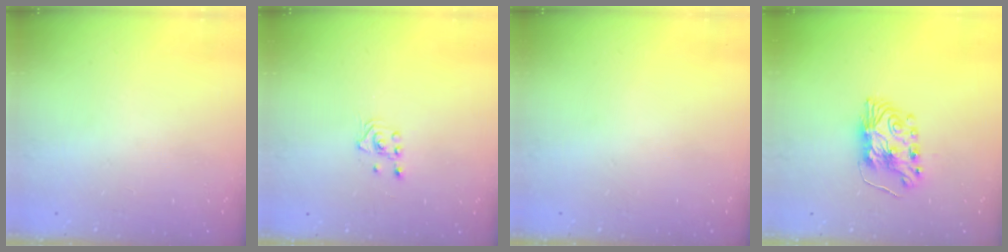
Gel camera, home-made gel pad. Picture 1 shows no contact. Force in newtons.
{"total": 2.1, "press": 2.1, "slide": 0.2}
{"total": 0.0}
{"total": 8.6, "press": 8.6, "slide": 0.5}